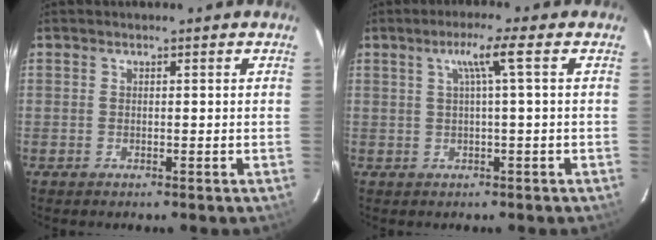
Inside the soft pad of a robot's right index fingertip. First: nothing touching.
{"total": 4.0, "force": [1.0, -0.9, 3.8], "torque": [-0.066, 0.005, 0.020]}